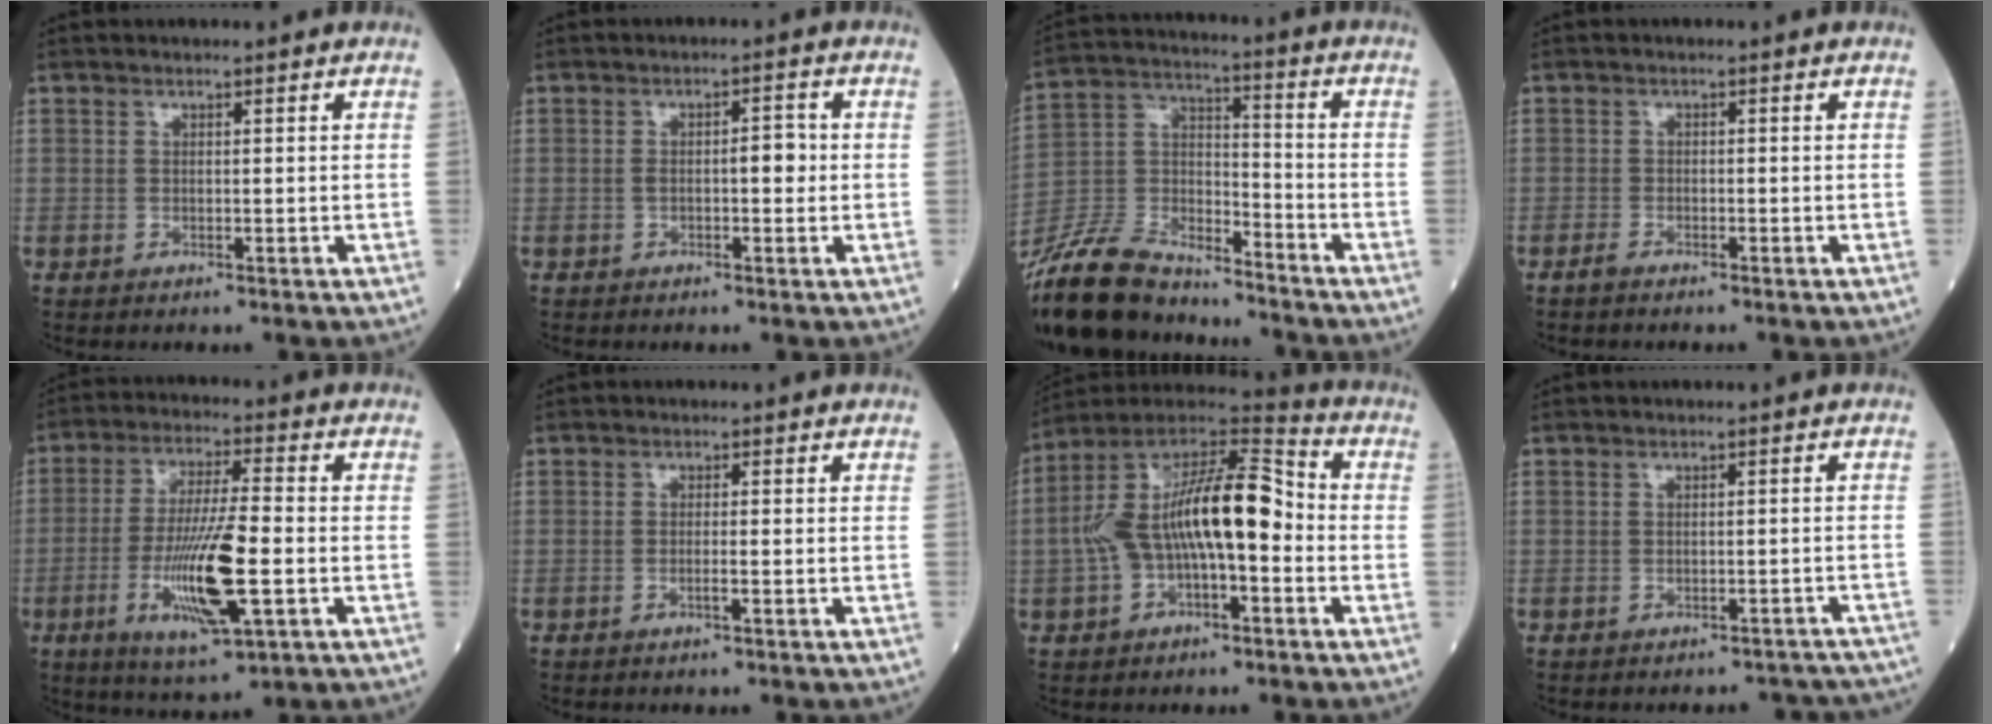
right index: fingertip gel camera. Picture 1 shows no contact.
{"total": 3.7, "force": [-0.3, 1.5, 3.4], "torque": [-0.067, 0.015, -0.005]}
{"total": 19.6, "force": [-17.2, 6.2, 6.9], "torque": [-0.174, 0.010, -0.316]}
{"total": 1.8, "force": [-1.4, 0.7, 0.9], "torque": [-0.033, -0.003, -0.026]}
{"total": 14.1, "force": [-3.7, 2.3, 13.4], "torque": [-0.262, -0.014, -0.062]}
{"total": 1.4, "force": [-0.6, 0.2, 1.3], "torque": [-0.029, -0.001, -0.011]}
{"total": 17.0, "force": [-1.0, 6.1, 15.8], "torque": [-0.305, 0.048, -0.018]}
{"total": 9.5, "force": [-8.3, 4.3, 1.7], "torque": [-0.016, 0.029, -0.084]}